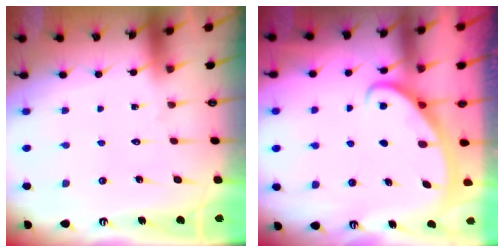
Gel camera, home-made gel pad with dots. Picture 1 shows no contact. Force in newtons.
{"total": 2.8, "press": 2.8, "slide": 0.4}